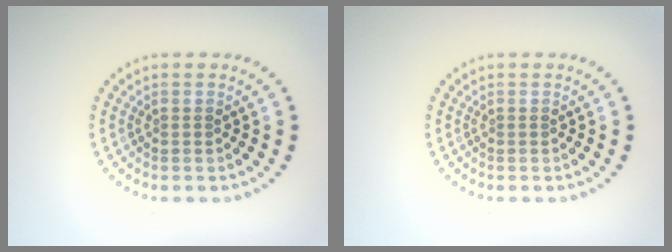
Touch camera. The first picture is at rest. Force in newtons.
{"total": 0.0}